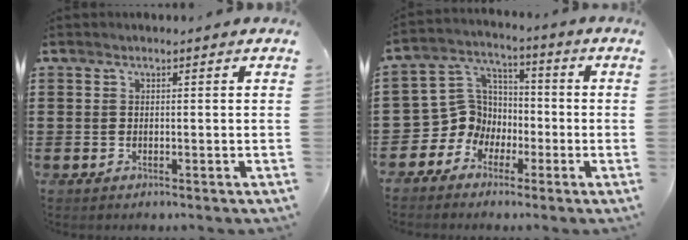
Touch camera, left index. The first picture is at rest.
{"total": 8.2, "force": [-1.9, 7.7, 2.1], "torque": [-0.098, -0.003, -0.041]}